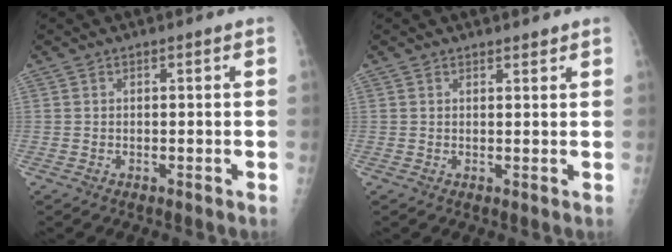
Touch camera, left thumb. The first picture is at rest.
{"total": 1.4, "force": [1.2, 0.5, 0.4], "torque": [0.000, -0.009, 0.016]}